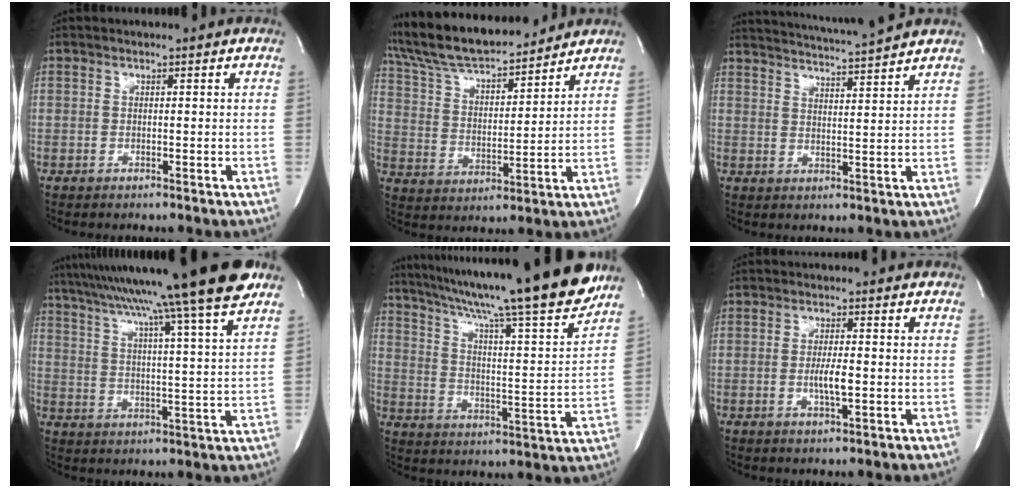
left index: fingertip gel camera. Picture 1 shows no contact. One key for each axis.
{"total": 16.6, "fx": 15.0, "fy": 2.9, "fz": 6.5, "tx": -0.122, "ty": 0.020, "tz": 0.263}
{"total": 11.6, "fx": 10.8, "fy": -1.2, "fz": 3.9, "tx": -0.076, "ty": 0.001, "tz": 0.156}
{"total": 22.3, "fx": 18.2, "fy": -1.8, "fz": 12.7, "tx": -0.216, "ty": -0.007, "tz": 0.258}
{"total": 24.4, "fx": 20.6, "fy": -0.1, "fz": 13.1, "tx": -0.221, "ty": -0.035, "tz": 0.297}
{"total": 3.3, "fx": -0.7, "fy": 0.3, "fz": 3.2, "tx": -0.063, "ty": -0.006, "tz": -0.013}